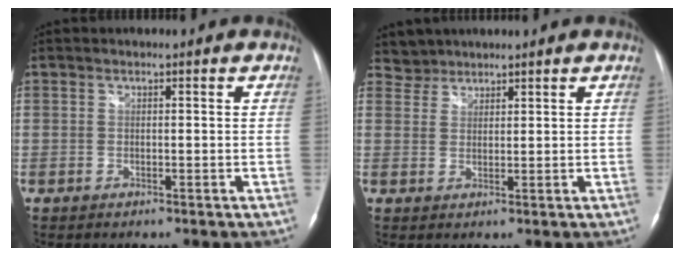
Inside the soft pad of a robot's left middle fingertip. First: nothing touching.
{"total": 2.8, "force": [2.4, 1.1, -0.8], "torque": [0.017, 0.008, 0.044]}